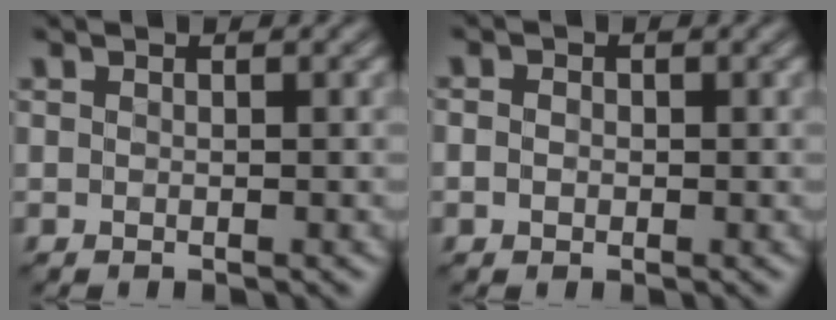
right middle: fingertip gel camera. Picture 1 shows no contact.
{"total": 1.0, "force": [-0.3, 0.8, 0.5], "torque": [-0.009, -0.001, -0.008]}